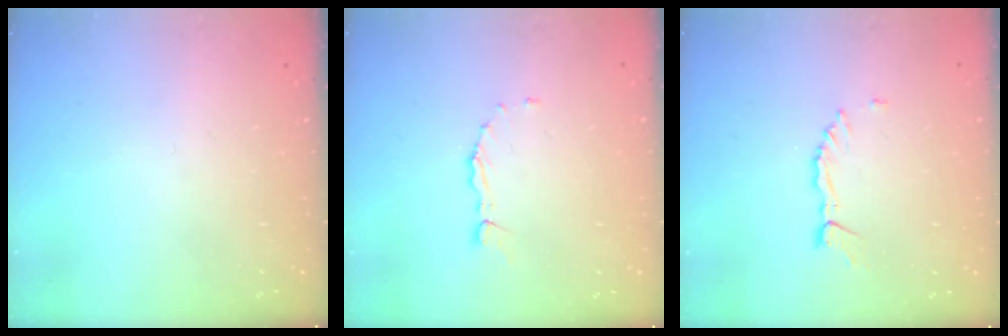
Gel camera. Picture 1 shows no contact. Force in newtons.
{"total": 1.9, "press": 1.9, "slide": 0.2}
{"total": 2.8, "press": 2.7, "slide": 0.3}